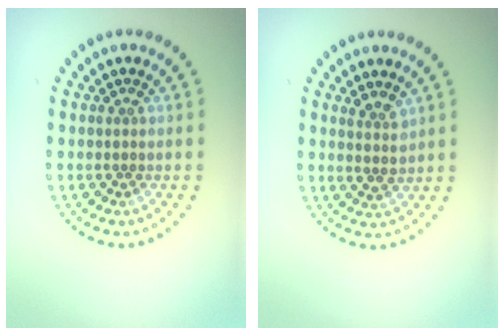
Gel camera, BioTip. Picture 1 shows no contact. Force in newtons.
{"total": 1.3, "press": 1.2, "slide": 0.6}